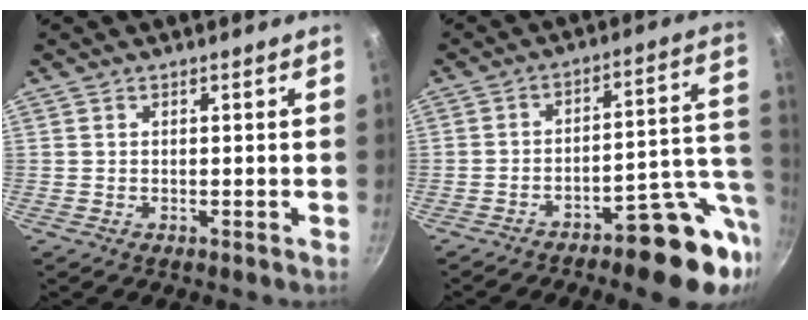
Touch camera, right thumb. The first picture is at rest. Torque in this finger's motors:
{"motor_torque": [3.03, 1.31, 1.23, -1.33, 0.06]}